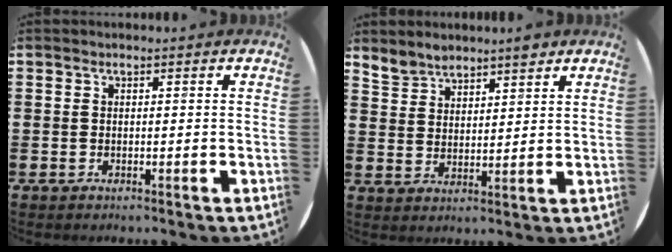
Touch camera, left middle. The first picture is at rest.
{"total": 4.5, "force": [4.2, 1.2, 0.7], "torque": [-0.023, -0.010, 0.079]}